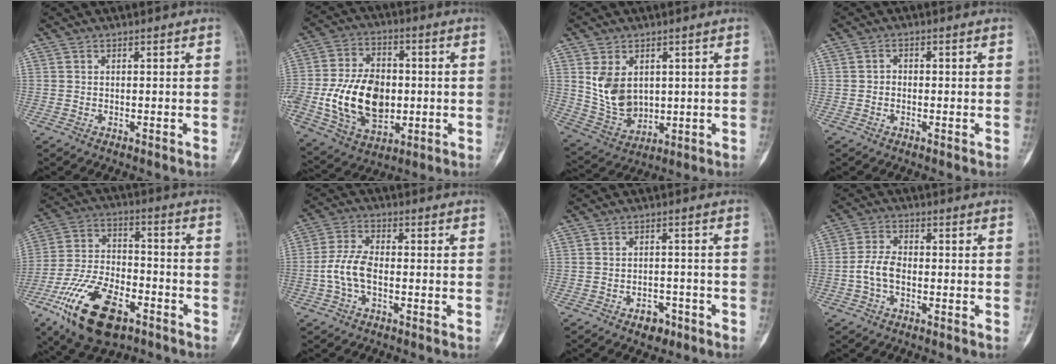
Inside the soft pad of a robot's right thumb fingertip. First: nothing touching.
{"total": 18.6, "force": [-2.0, 12.7, 13.4], "torque": [-0.218, 0.009, -0.020]}
{"total": 10.1, "force": [2.0, 7.4, 6.5], "torque": [-0.087, -0.014, 0.058]}
{"total": 1.5, "force": [-0.5, 1.3, 0.5], "torque": [0.006, 0.007, -0.016]}
{"total": 19.8, "force": [-10.7, 9.9, 13.4], "torque": [-0.240, 0.051, -0.188]}
{"total": 7.1, "force": [-1.8, 4.1, 5.6], "torque": [-0.119, 0.022, -0.043]}
{"total": 4.4, "force": [-2.8, 2.8, 2.0], "torque": [-0.009, 0.025, -0.036]}
{"total": 5.5, "force": [-1.6, 3.6, 3.9], "torque": [-0.075, 0.019, -0.038]}